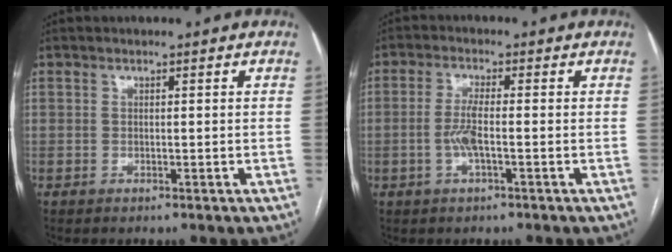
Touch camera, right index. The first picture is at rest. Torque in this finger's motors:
{"motor_torque": [0.72, -0.05, 0.41, 0.12]}